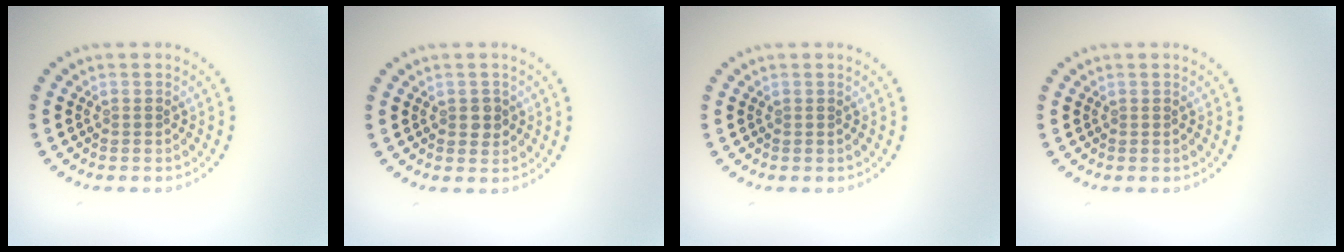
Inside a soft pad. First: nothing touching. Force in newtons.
{"total": 1.4, "press": 1.4, "slide": 0.1}
{"total": 0.0}
{"total": 0.0}